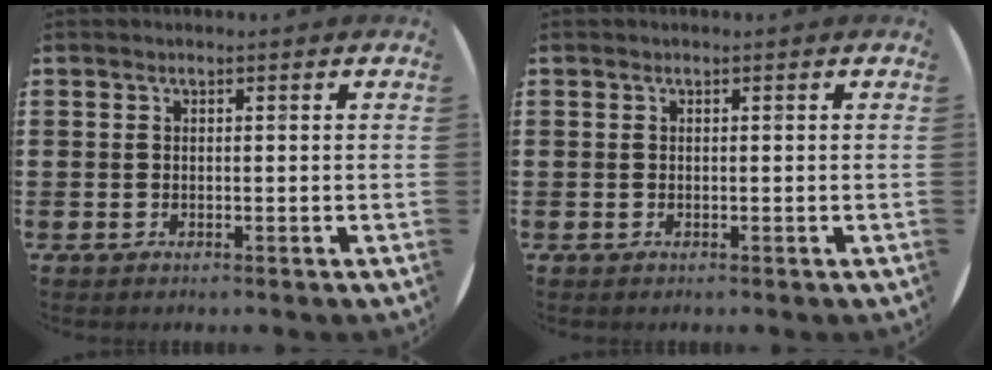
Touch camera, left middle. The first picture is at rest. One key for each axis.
{"total": 0.0}